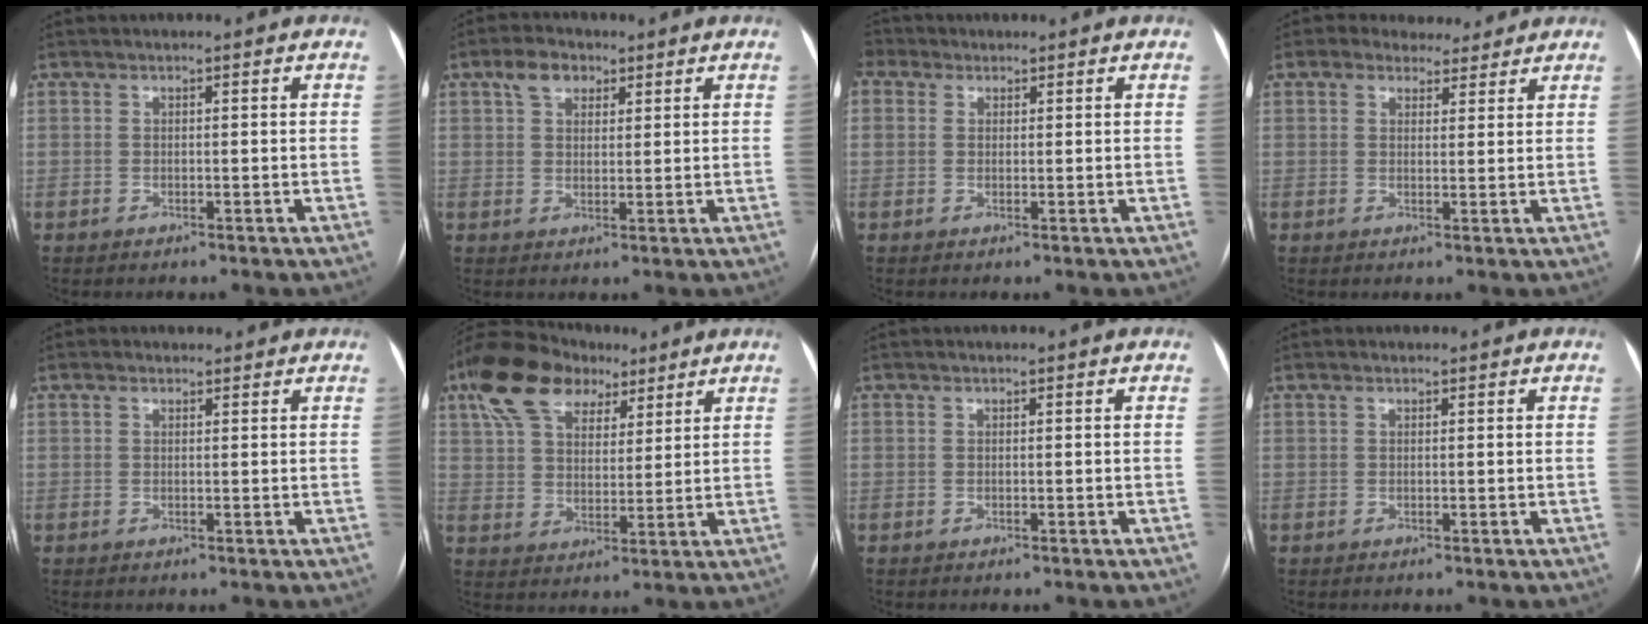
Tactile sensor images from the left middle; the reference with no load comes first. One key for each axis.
{"total": 4.5, "fx": 2.6, "fy": 2.8, "fz": 2.3, "tx": -0.048, "ty": 0.019, "tz": 0.048}
{"total": 3.3, "fx": 1.7, "fy": 2.7, "fz": 1.1, "tx": -0.042, "ty": 0.020, "tz": 0.038}
{"total": 5.5, "fx": 4.6, "fy": 2.9, "fz": 0.8, "tx": -0.008, "ty": 0.014, "tz": 0.058}
{"total": 1.8, "fx": 1.4, "fy": 1.0, "fz": 0.5, "tx": -0.015, "ty": 0.022, "tz": 0.021}
{"total": 13.4, "fx": 8.5, "fy": 7.3, "fz": 7.4, "tx": -0.149, "ty": 0.046, "tz": 0.155}
{"total": 0.0}
{"total": 0.6, "fx": 0.4, "fy": 0.3, "fz": 0.2, "tx": -0.014, "ty": 0.010, "tz": 0.008}